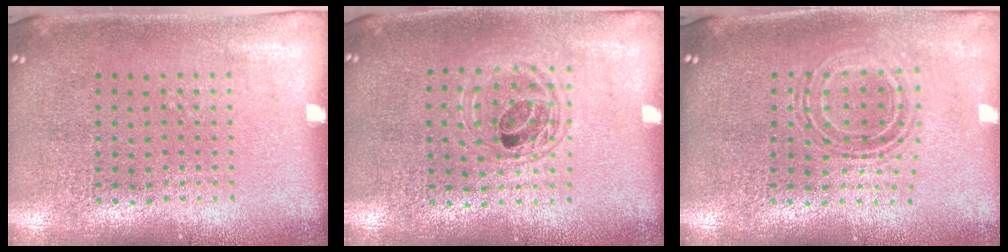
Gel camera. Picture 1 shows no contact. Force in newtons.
{"total": 1.2, "press": 1.1, "slide": 0.5}
{"total": 0.9, "press": 0.8, "slide": 0.3}